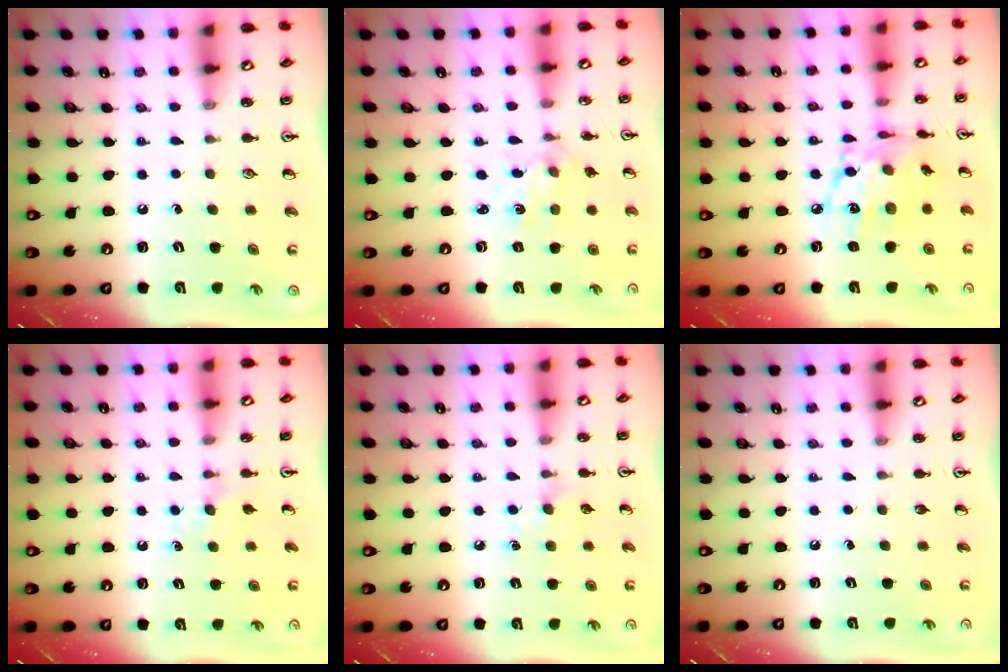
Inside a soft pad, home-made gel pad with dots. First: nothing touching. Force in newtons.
{"total": 1.7, "press": 1.7, "slide": 0.3}
{"total": 13.2, "press": 13.1, "slide": 0.6}
{"total": 4.4, "press": 4.3, "slide": 0.5}
{"total": 5.0, "press": 4.9, "slide": 0.6}
{"total": 0.0}